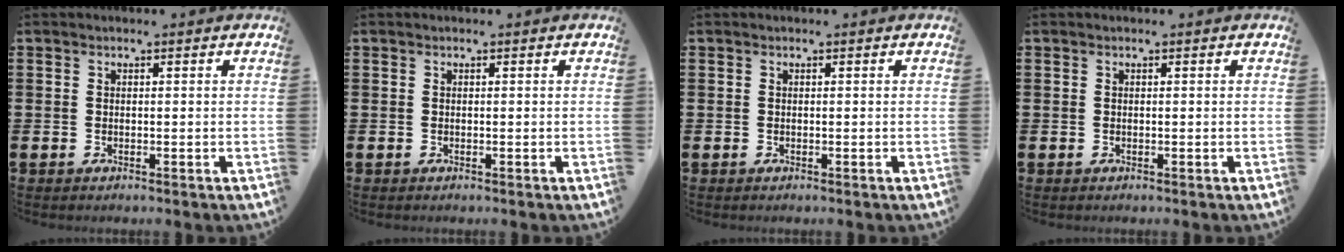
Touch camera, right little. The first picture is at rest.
{"total": 0.0}
{"total": 0.0}
{"total": 0.0}